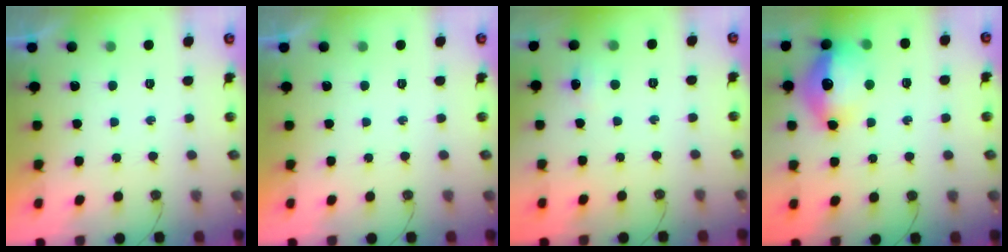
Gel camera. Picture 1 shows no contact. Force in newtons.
{"total": 0.0}
{"total": 4.1, "press": 4.0, "slide": 0.5}
{"total": 15.2, "press": 15.1, "slide": 1.6}